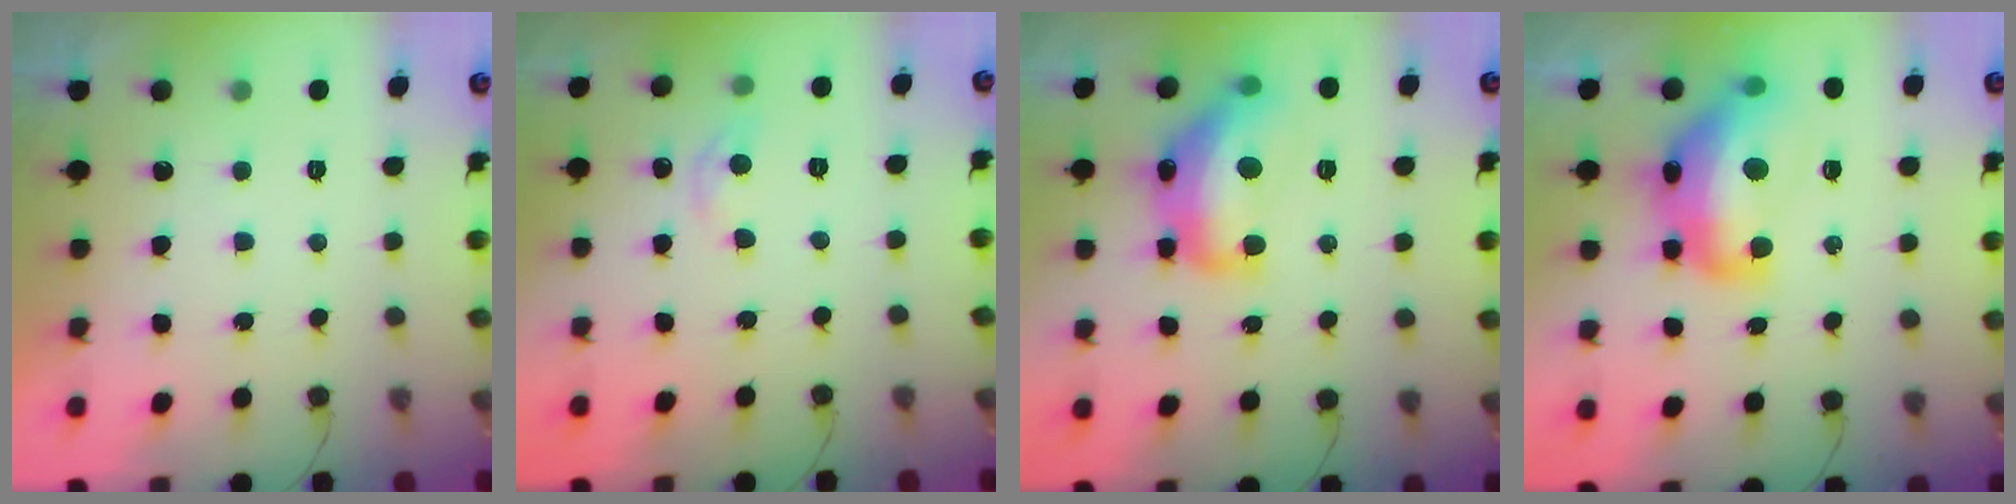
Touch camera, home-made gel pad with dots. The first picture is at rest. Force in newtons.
{"total": 4.5, "press": 4.4, "slide": 0.6}
{"total": 16.5, "press": 16.4, "slide": 1.0}
{"total": 17.5, "press": 17.5, "slide": 1.4}